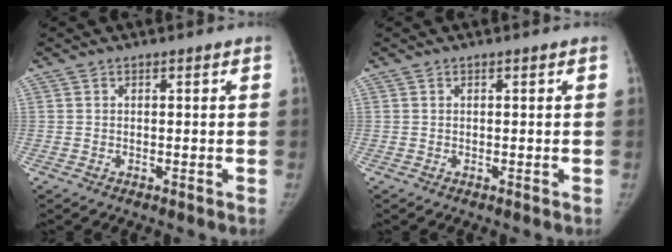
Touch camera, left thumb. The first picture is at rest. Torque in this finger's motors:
{"motor_torque": [0.08, 0.07, 0.15, -0.12, 0.03]}